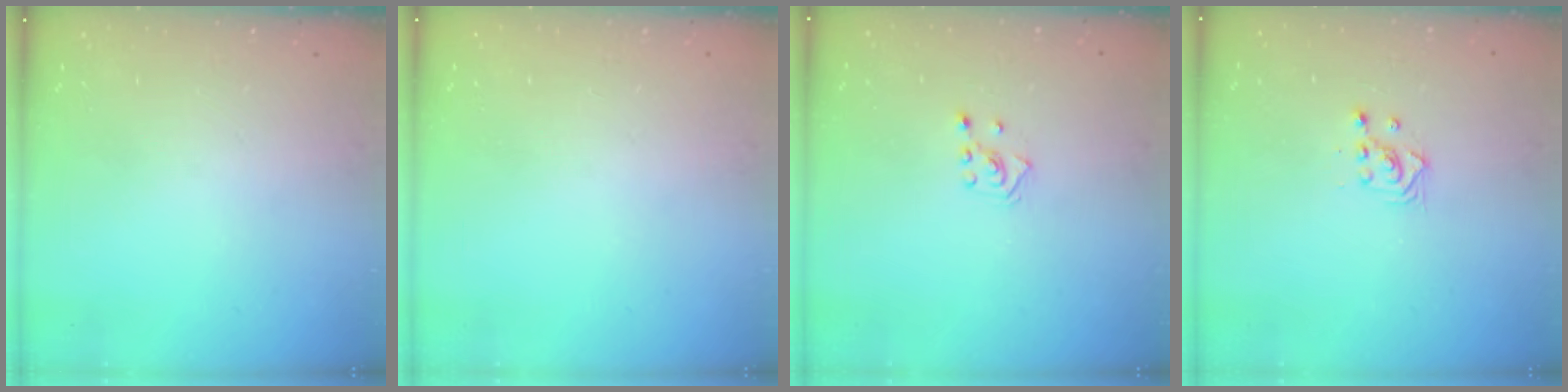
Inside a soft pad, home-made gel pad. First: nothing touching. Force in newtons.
{"total": 0.0}
{"total": 2.8, "press": 2.7, "slide": 0.7}
{"total": 2.3, "press": 2.3, "slide": 0.3}